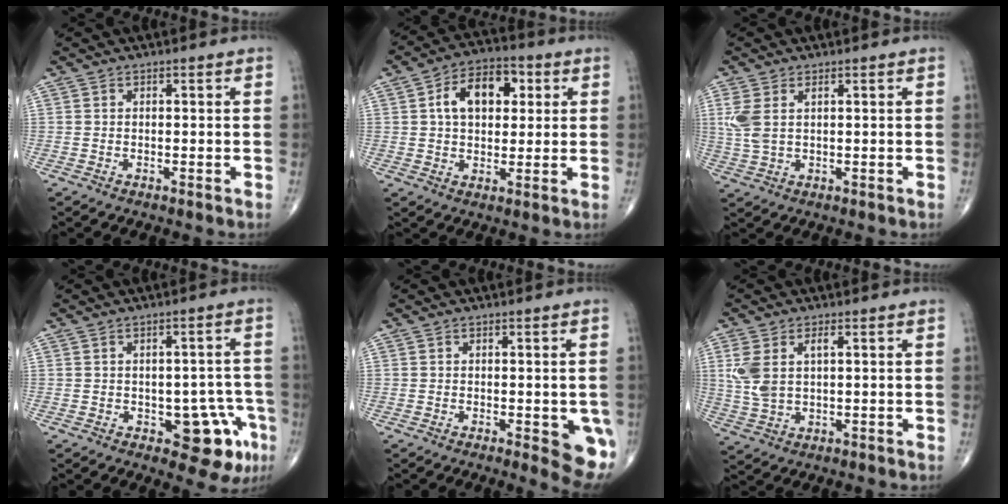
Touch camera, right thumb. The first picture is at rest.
{"total": 11.5, "force": [2.9, 7.3, 8.4], "torque": [-0.109, 0.011, 0.040]}
{"total": 5.1, "force": [1.5, 2.6, 4.1], "torque": [-0.111, 0.008, 0.038]}
{"total": 9.4, "force": [-3.7, 4.9, 7.1], "torque": [-0.048, 0.018, -0.039]}
{"total": 7.4, "force": [-2.0, 2.4, 6.7], "torque": [-0.058, -0.012, -0.022]}
{"total": 7.4, "force": [1.8, 3.8, 6.1], "torque": [-0.142, 0.005, 0.043]}